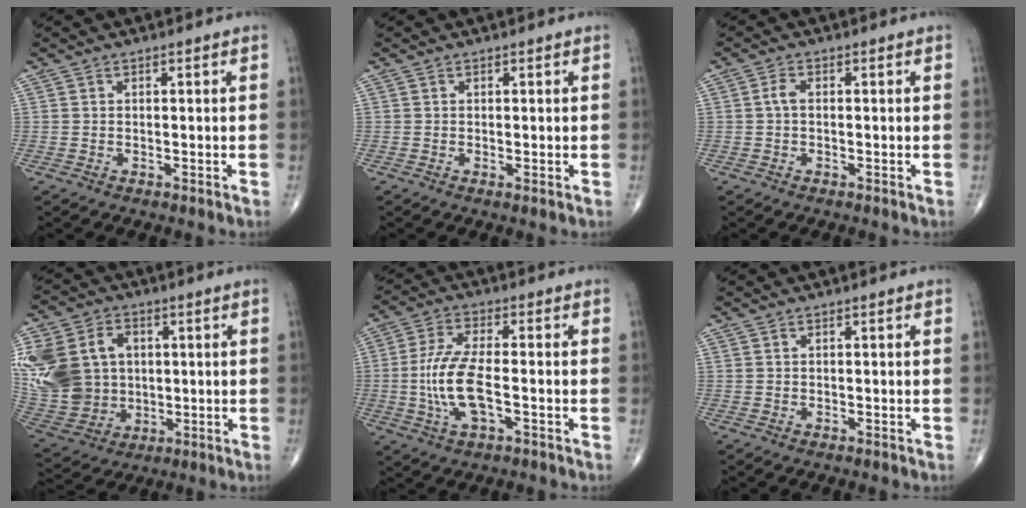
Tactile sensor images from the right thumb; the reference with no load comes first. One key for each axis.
{"total": 0.6, "fx": 0.0, "fy": 0.1, "fz": 0.6, "tx": -0.015, "ty": -0.004, "tz": 0.000}
{"total": 1.8, "fx": -0.1, "fy": 0.9, "fz": 1.5, "tx": -0.029, "ty": 0.003, "tz": -0.005}
{"total": 22.6, "fx": 3.6, "fy": 17.9, "fz": 13.3, "tx": -0.303, "ty": 0.023, "tz": 0.091}
{"total": 10.4, "fx": -1.8, "fy": 3.8, "fz": 9.6, "tx": -0.208, "ty": 0.013, "tz": -0.035}
{"total": 0.0}